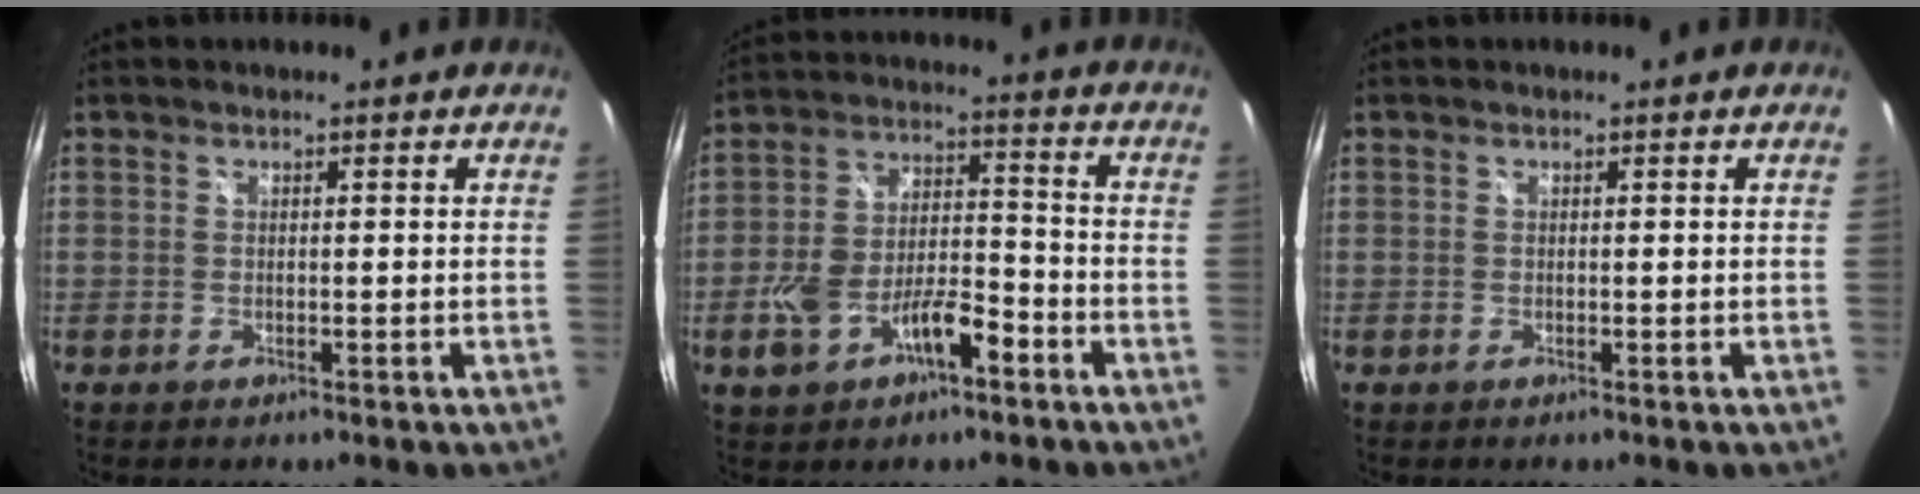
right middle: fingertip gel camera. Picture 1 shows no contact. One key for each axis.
{"total": 12.3, "fx": -6.0, "fy": 6.2, "fz": 8.8, "tx": -0.180, "ty": 0.013, "tz": -0.097}
{"total": 0.0}